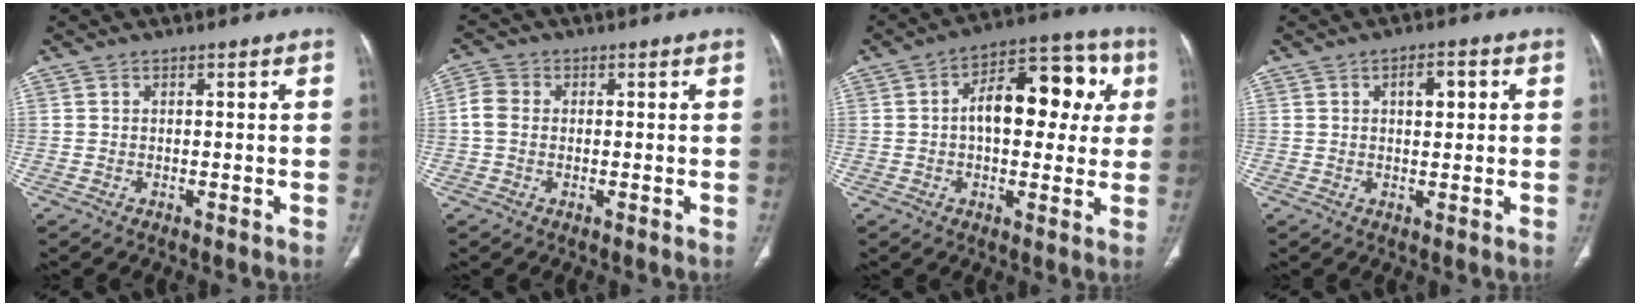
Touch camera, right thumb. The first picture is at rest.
{"total": 3.6, "force": [-0.1, 2.9, 2.1], "torque": [-0.046, 0.008, -0.009]}
{"total": 16.2, "force": [2.6, 9.1, 13.1], "torque": [-0.143, 0.034, 0.032]}
{"total": 4.1, "force": [1.2, 1.9, 3.4], "torque": [-0.044, 0.003, 0.017]}